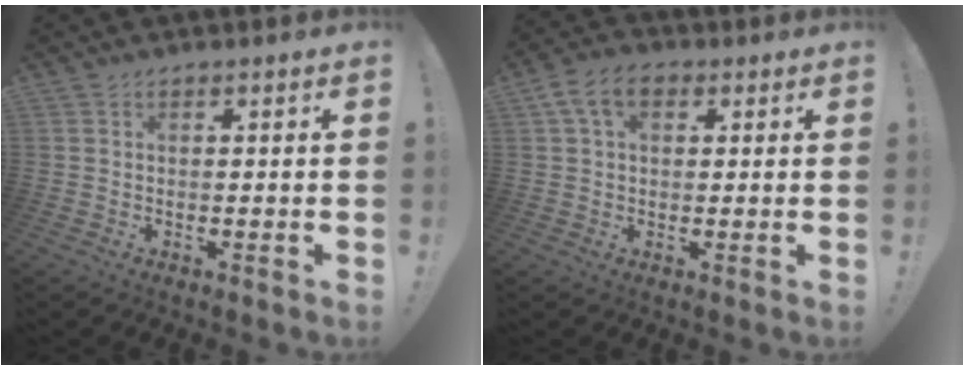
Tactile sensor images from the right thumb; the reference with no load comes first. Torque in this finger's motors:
{"motor_torque": [0.61, 0.65, 0.55, 0.12, 0.00]}